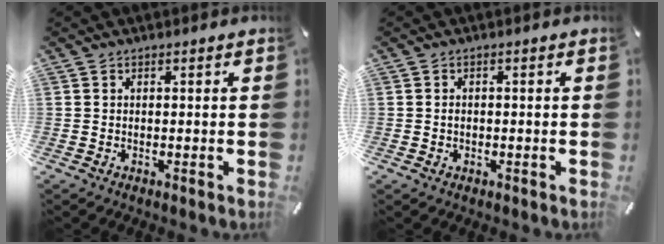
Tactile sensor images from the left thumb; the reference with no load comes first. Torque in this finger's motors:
{"motor_torque": [-0.05, -0.08, -0.03, 0.01, 0.03]}